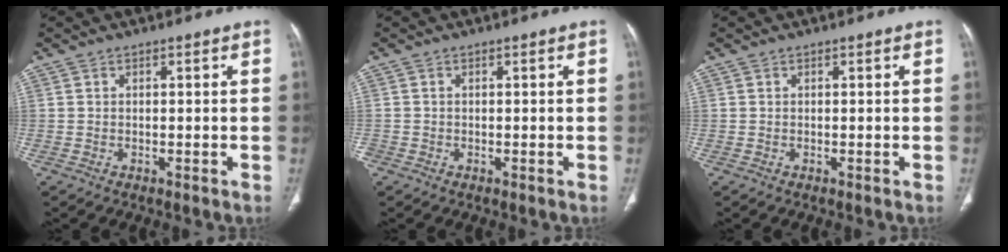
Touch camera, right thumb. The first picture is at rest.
{"total": 0.7, "force": [-0.4, 0.5, 0.1], "torque": [-0.002, 0.003, -0.010]}
{"total": 0.0}